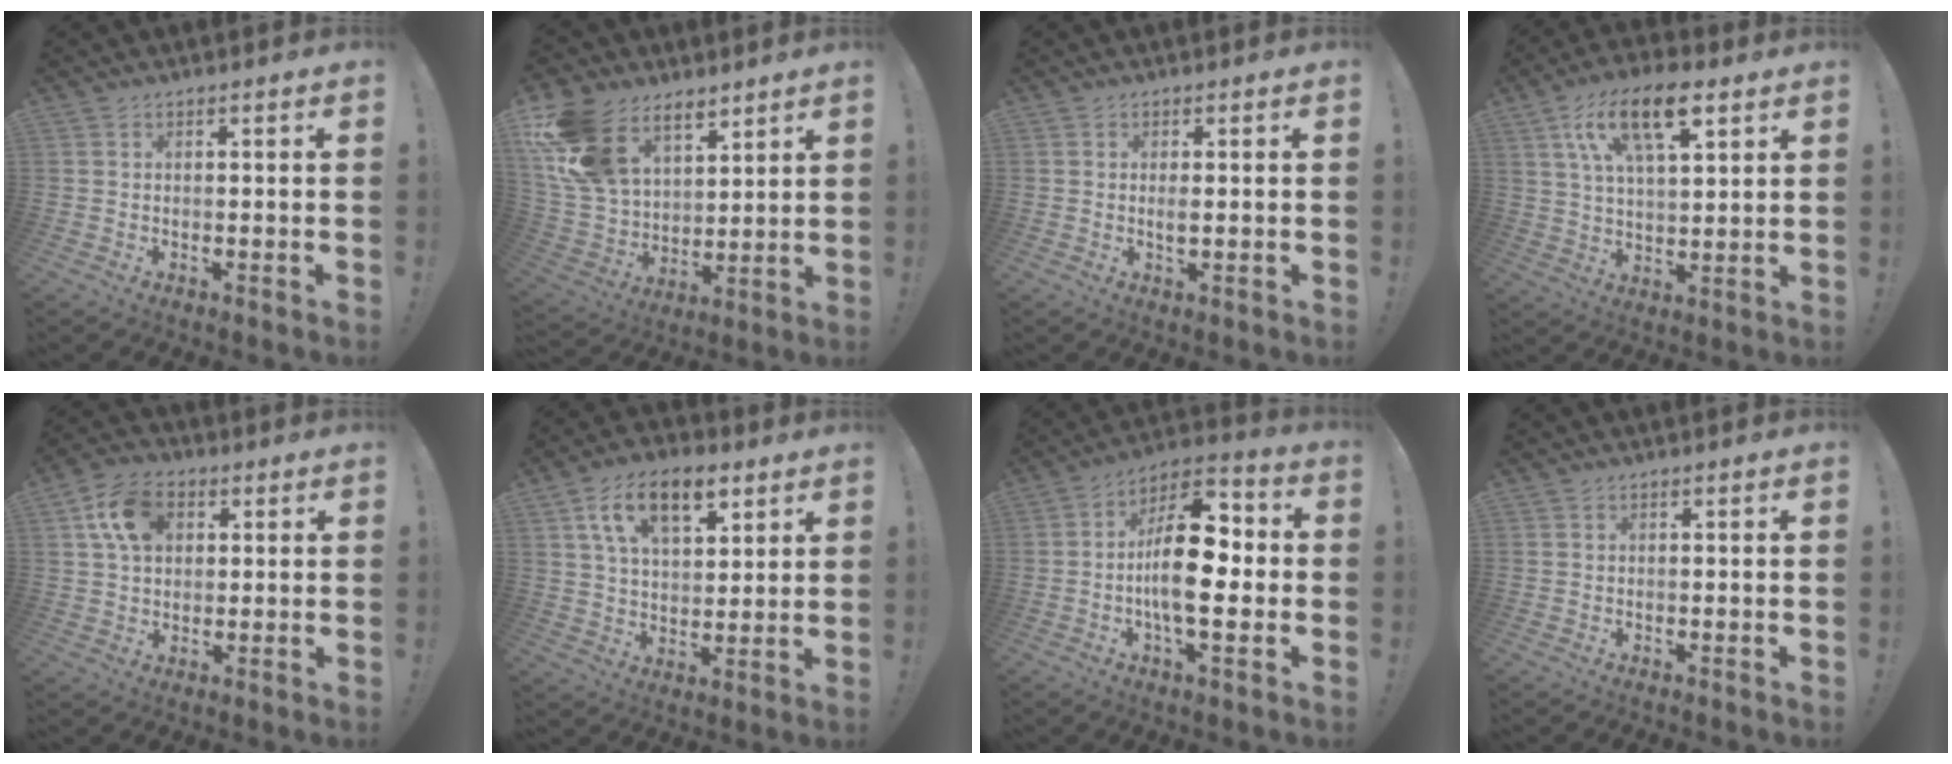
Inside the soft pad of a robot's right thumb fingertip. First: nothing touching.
{"total": 18.7, "force": [10.8, 11.8, 9.7], "torque": [-0.189, -0.060, 0.206]}
{"total": 1.8, "force": [0.0, 0.4, 1.8], "torque": [-0.022, -0.006, -0.003]}
{"total": 15.9, "force": [7.9, 7.0, 12.0], "torque": [-0.197, -0.015, 0.134]}
{"total": 11.8, "force": [4.0, 8.3, 7.4], "torque": [-0.120, 0.007, 0.080]}
{"total": 14.7, "force": [7.2, 8.1, 10.0], "torque": [-0.157, -0.013, 0.129]}
{"total": 18.5, "force": [-2.0, 8.6, 16.2], "torque": [-0.267, 0.015, -0.037]}
{"total": 0.0}